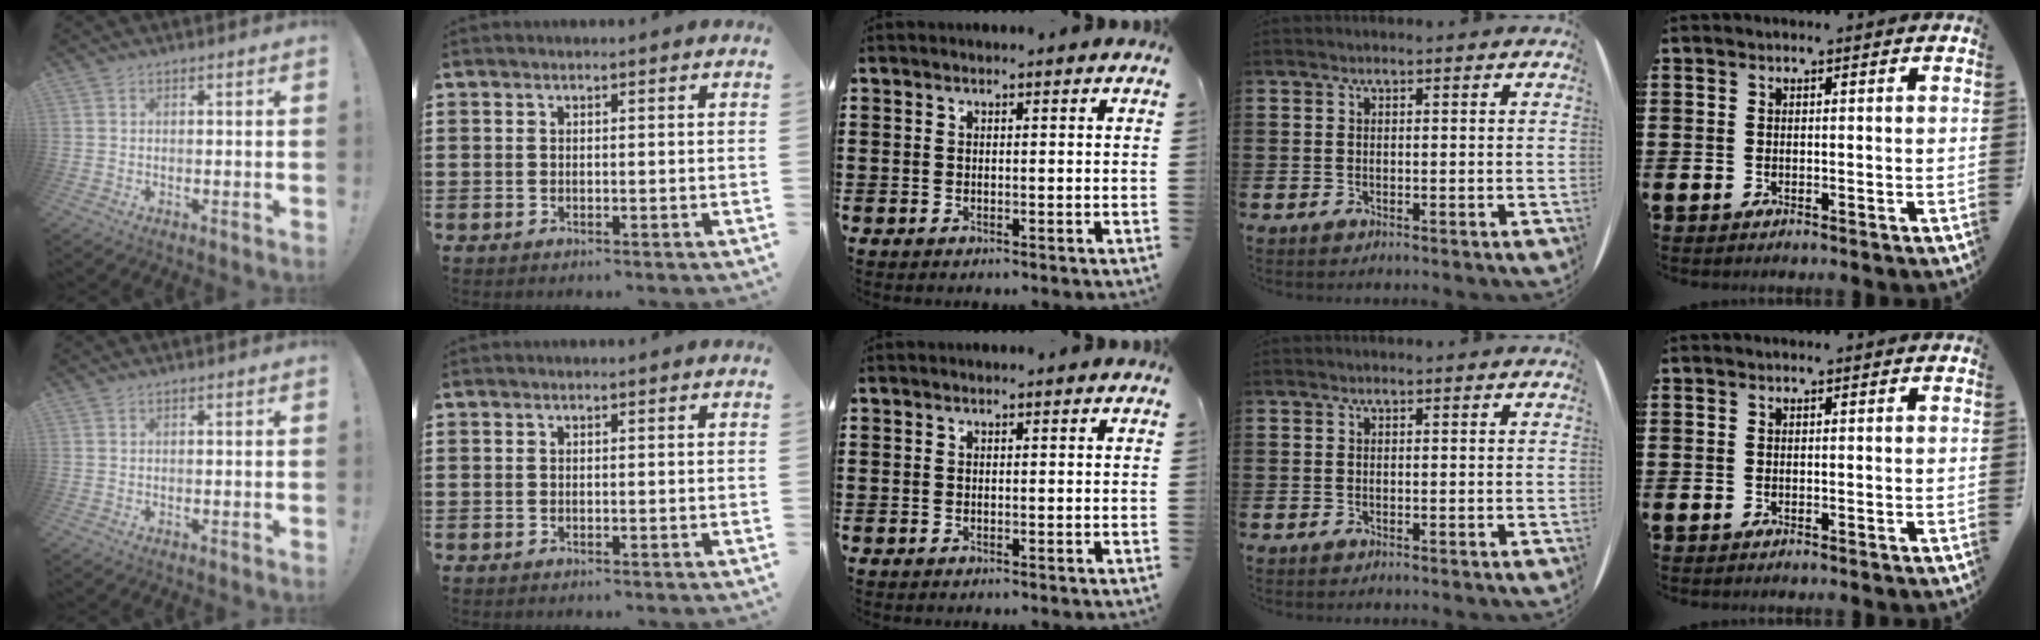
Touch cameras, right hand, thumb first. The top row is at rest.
{}